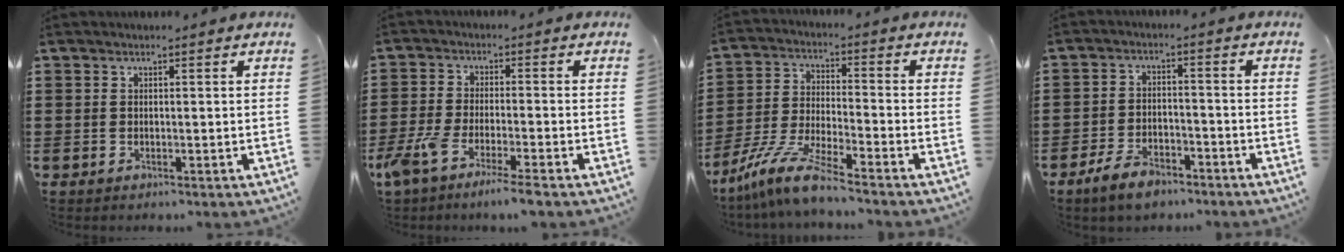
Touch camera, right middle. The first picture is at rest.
{"total": 5.7, "force": [-4.5, 0.0, 3.4], "torque": [-0.082, -0.018, -0.089]}
{"total": 8.6, "force": [-7.3, 0.1, 4.4], "torque": [-0.108, -0.007, -0.152]}
{"total": 5.5, "force": [-4.2, 2.2, 2.8], "torque": [-0.065, 0.008, -0.085]}